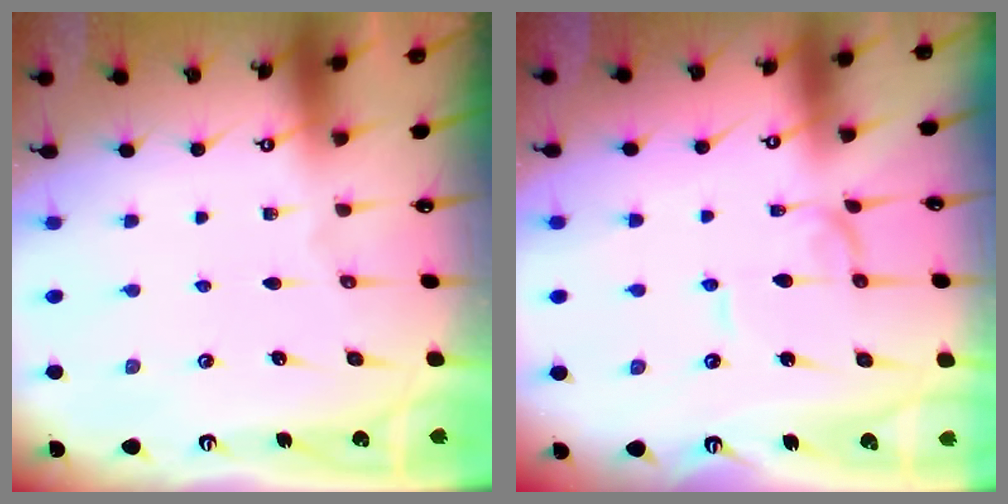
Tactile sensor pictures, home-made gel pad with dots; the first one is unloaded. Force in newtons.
{"total": 1.1, "press": 1.1, "slide": 0.0}